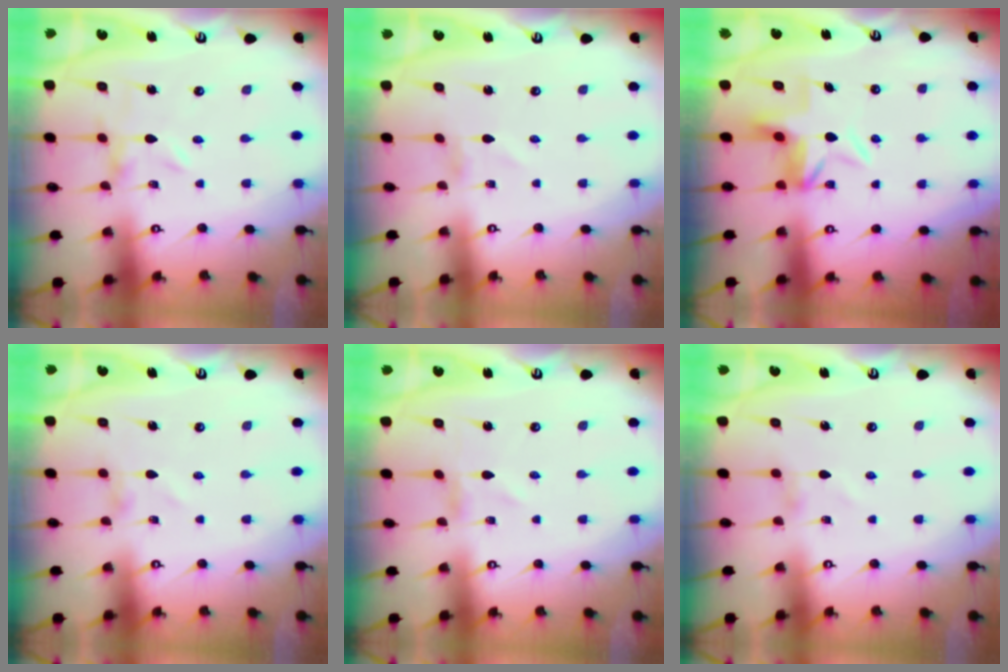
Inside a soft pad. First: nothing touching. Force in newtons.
{"total": 1.4, "press": 1.4, "slide": 0.1}
{"total": 4.7, "press": 4.4, "slide": 1.7}
{"total": 1.1, "press": 1.1, "slide": 0.0}
{"total": 1.2, "press": 1.2, "slide": 0.1}
{"total": 0.0}